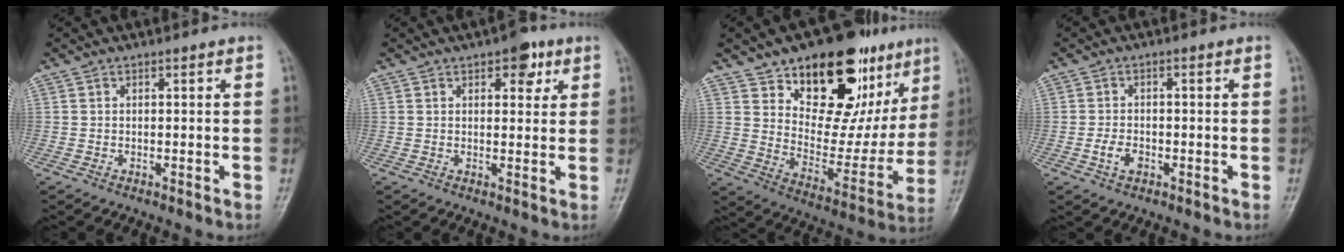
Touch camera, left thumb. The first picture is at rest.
{"total": 5.0, "force": [2.6, 2.7, 3.3], "torque": [-0.019, -0.007, 0.029]}
{"total": 25.0, "force": [13.8, 13.1, 16.2], "torque": [-0.178, -0.045, 0.217]}
{"total": 3.0, "force": [-1.2, 1.9, 2.0], "torque": [-0.036, 0.006, -0.021]}